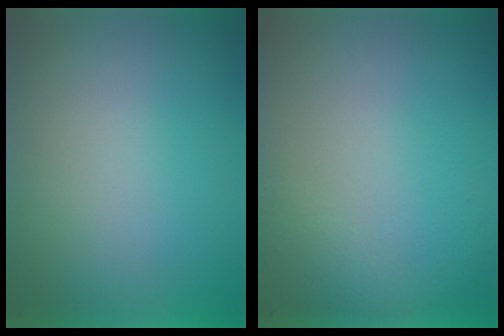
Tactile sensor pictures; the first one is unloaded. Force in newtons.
{"total": 5.9}